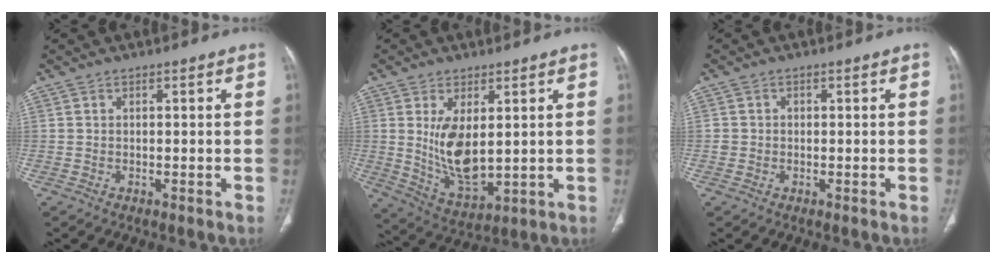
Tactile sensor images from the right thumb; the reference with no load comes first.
{"total": 10.4, "force": [1.7, 5.1, 8.9], "torque": [-0.156, -0.026, 0.051]}
{"total": 1.3, "force": [-0.2, 1.3, 0.2], "torque": [0.003, 0.005, -0.002]}